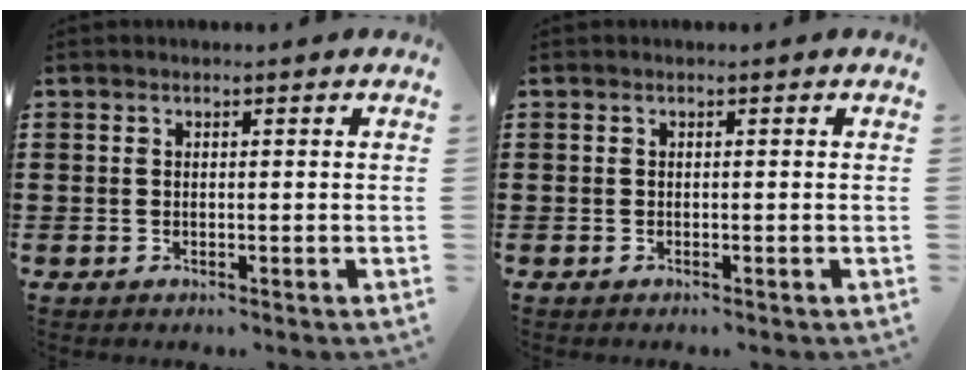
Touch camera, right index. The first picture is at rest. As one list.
[{"total": 0.0}]